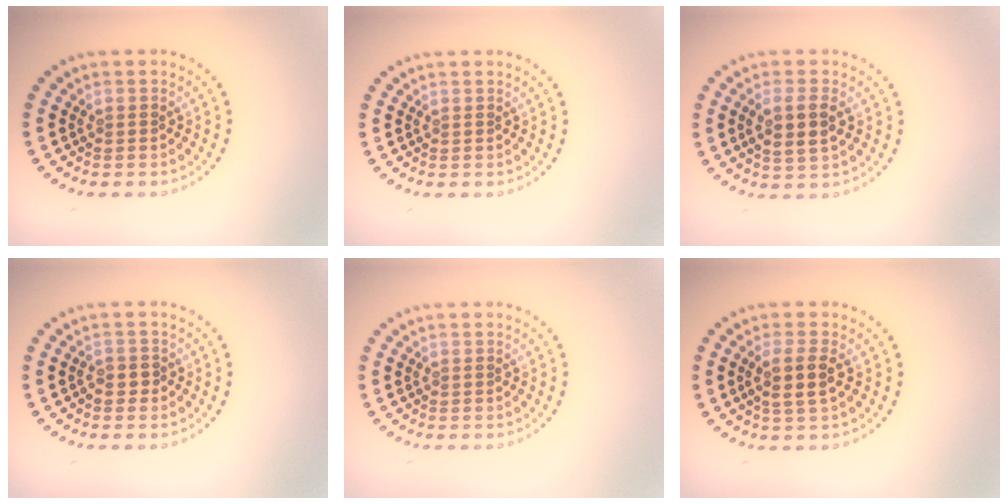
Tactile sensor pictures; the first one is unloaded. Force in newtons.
{"total": 0.0}
{"total": 2.9, "press": 2.7, "slide": 0.8}
{"total": 0.7, "press": 0.7, "slide": 0.3}
{"total": 0.0}
{"total": 2.6, "press": 2.3, "slide": 1.1}